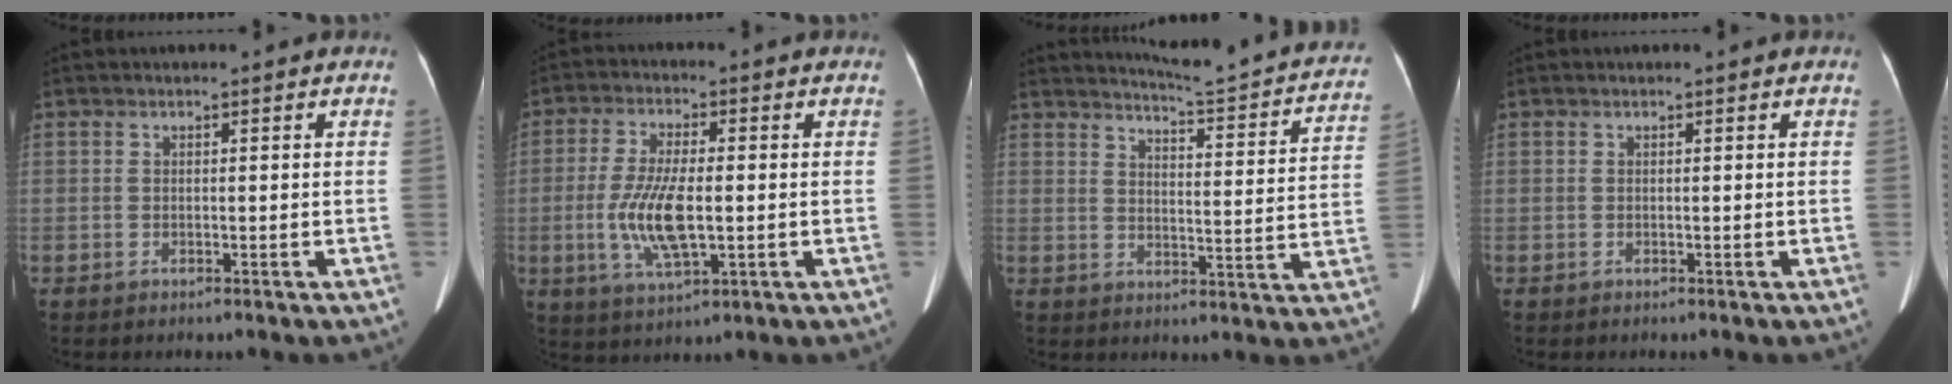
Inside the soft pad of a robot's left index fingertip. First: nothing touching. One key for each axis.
{"total": 9.1, "fx": -1.3, "fy": 2.5, "fz": 8.7, "tx": -0.185, "ty": -0.006, "tz": -0.018}
{"total": 19.1, "fx": 17.8, "fy": 0.9, "fz": 6.8, "tx": -0.092, "ty": -0.065, "tz": 0.208}
{"total": 0.0}